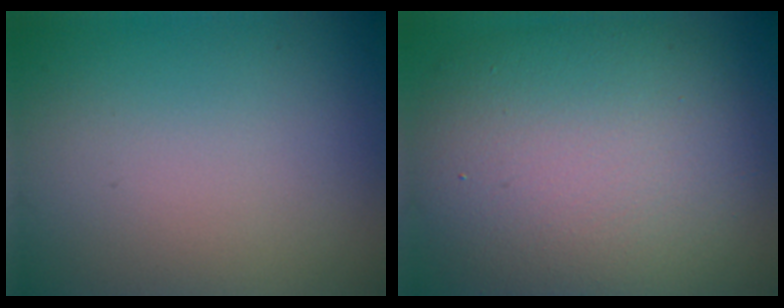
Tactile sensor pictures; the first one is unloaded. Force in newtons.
{"total": 11.6, "press": 11.6, "slide": 0.5}